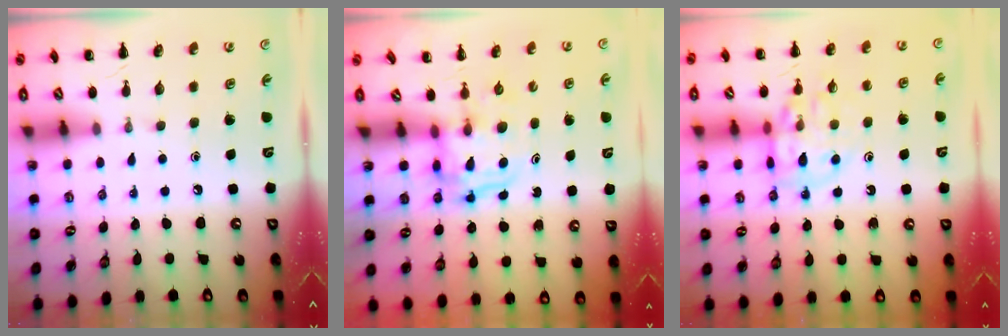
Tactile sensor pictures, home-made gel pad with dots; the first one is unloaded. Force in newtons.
{"total": 3.4, "press": 3.4, "slide": 0.3}
{"total": 11.8, "press": 11.6, "slide": 2.1}